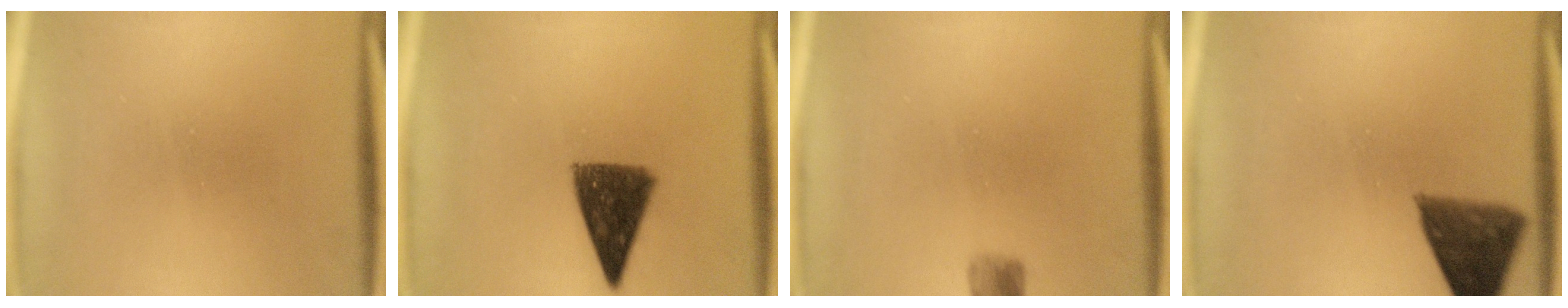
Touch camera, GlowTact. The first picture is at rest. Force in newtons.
{"total": 9.8}
{"total": 2.4}
{"total": 7.6}